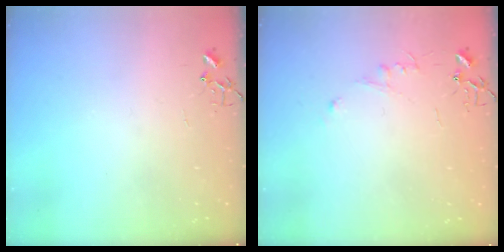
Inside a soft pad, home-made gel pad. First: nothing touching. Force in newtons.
{"total": 5.2, "press": 5.2, "slide": 0.6}